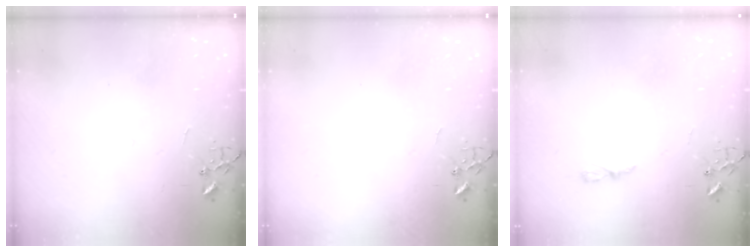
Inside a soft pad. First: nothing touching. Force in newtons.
{"total": 0.0}
{"total": 4.4, "press": 4.4, "slide": 0.6}